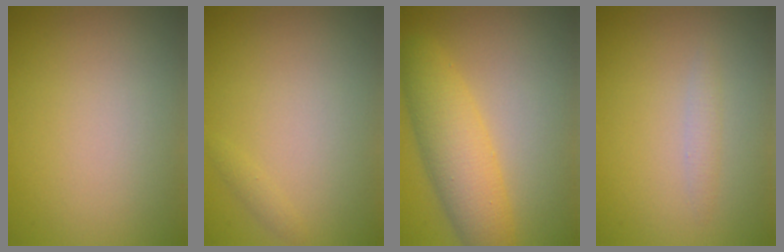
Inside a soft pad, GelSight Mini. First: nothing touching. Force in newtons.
{"total": 0.6, "press": 0.6, "slide": 0.0}
{"total": 5.6, "press": 5.6, "slide": 0.1}
{"total": 0.9, "press": 0.9, "slide": 0.0}